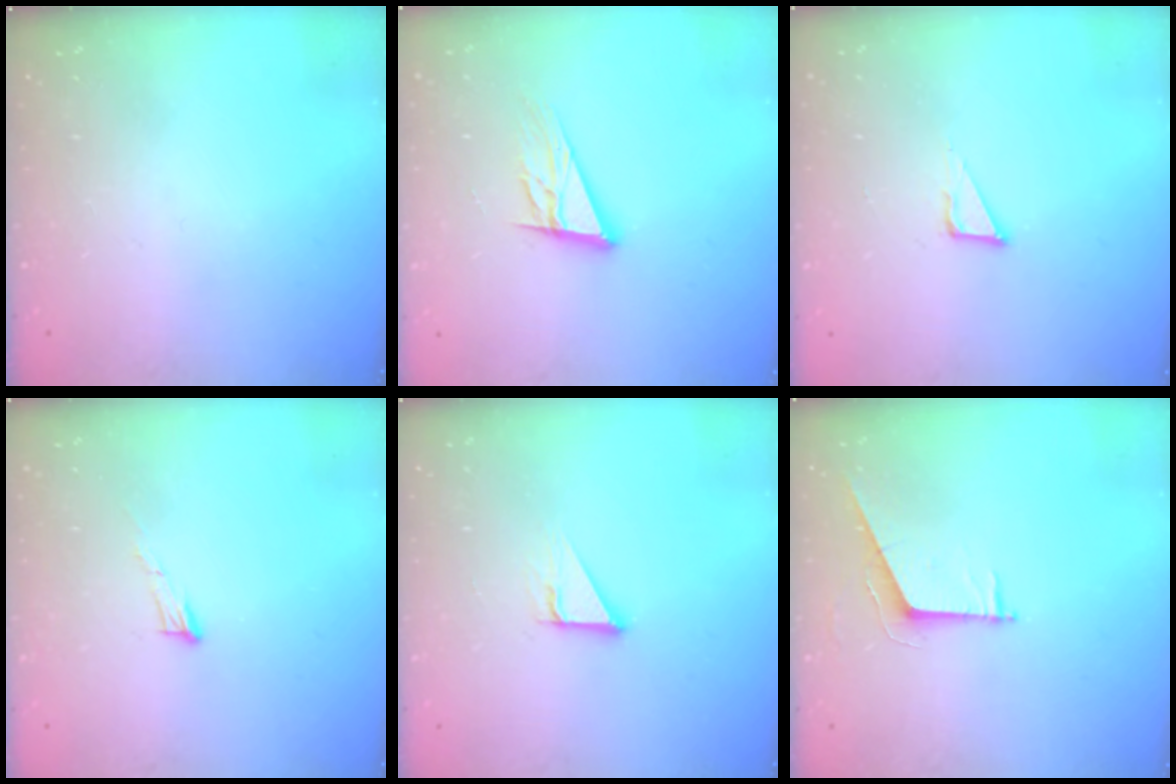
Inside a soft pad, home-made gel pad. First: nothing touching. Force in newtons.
{"total": 13.6, "press": 13.1, "slide": 3.6}
{"total": 5.3, "press": 5.2, "slide": 0.3}
{"total": 5.7, "press": 5.7, "slide": 0.3}
{"total": 4.0, "press": 4.0, "slide": 0.2}
{"total": 6.5, "press": 6.5, "slide": 0.2}